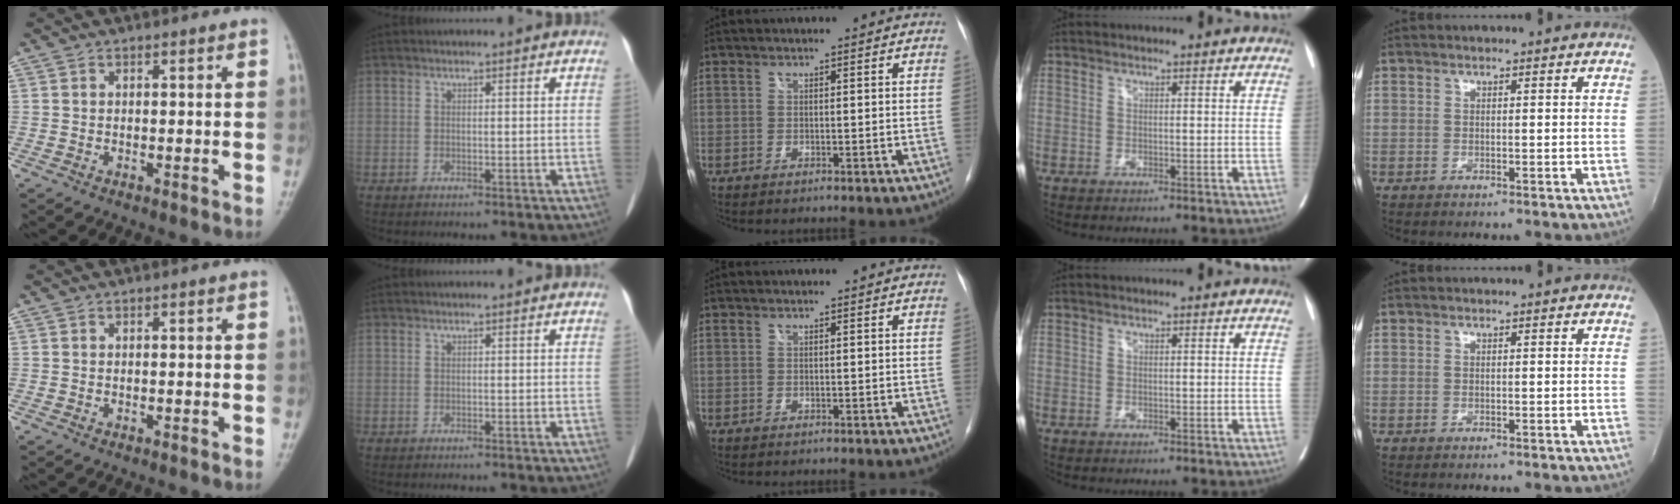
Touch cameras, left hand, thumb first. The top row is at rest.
{}